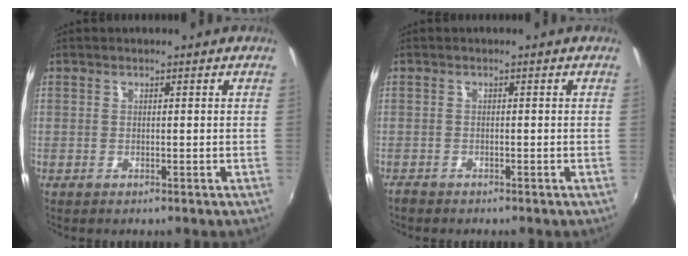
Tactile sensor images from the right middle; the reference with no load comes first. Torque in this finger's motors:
{"motor_torque": [0.20, -0.20, -0.02, 0.00]}